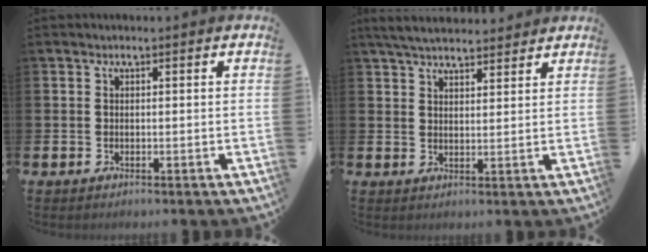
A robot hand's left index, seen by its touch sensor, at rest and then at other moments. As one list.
[{"total": 4.7, "force": [4.5, 1.0, 1.1], "torque": [-0.040, -0.013, 0.084]}]